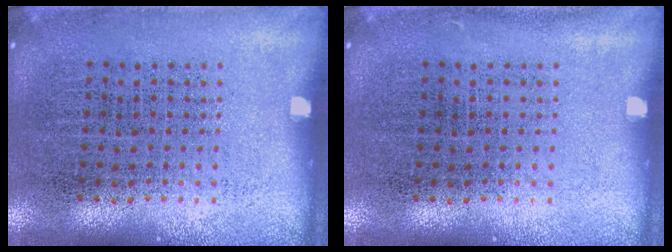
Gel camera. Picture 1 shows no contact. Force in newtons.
{"total": 0.0}